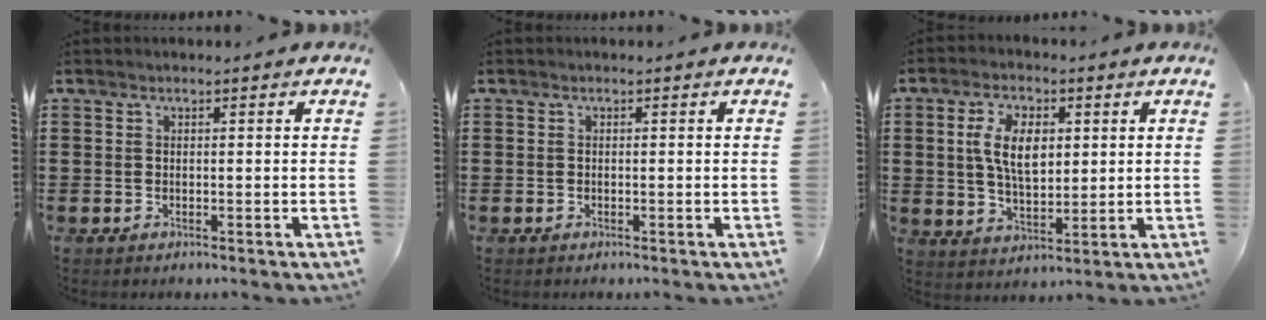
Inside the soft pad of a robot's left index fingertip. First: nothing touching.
{"total": 0.0}
{"total": 8.0, "force": [1.9, 4.2, 6.5], "torque": [-0.134, 0.008, 0.028]}